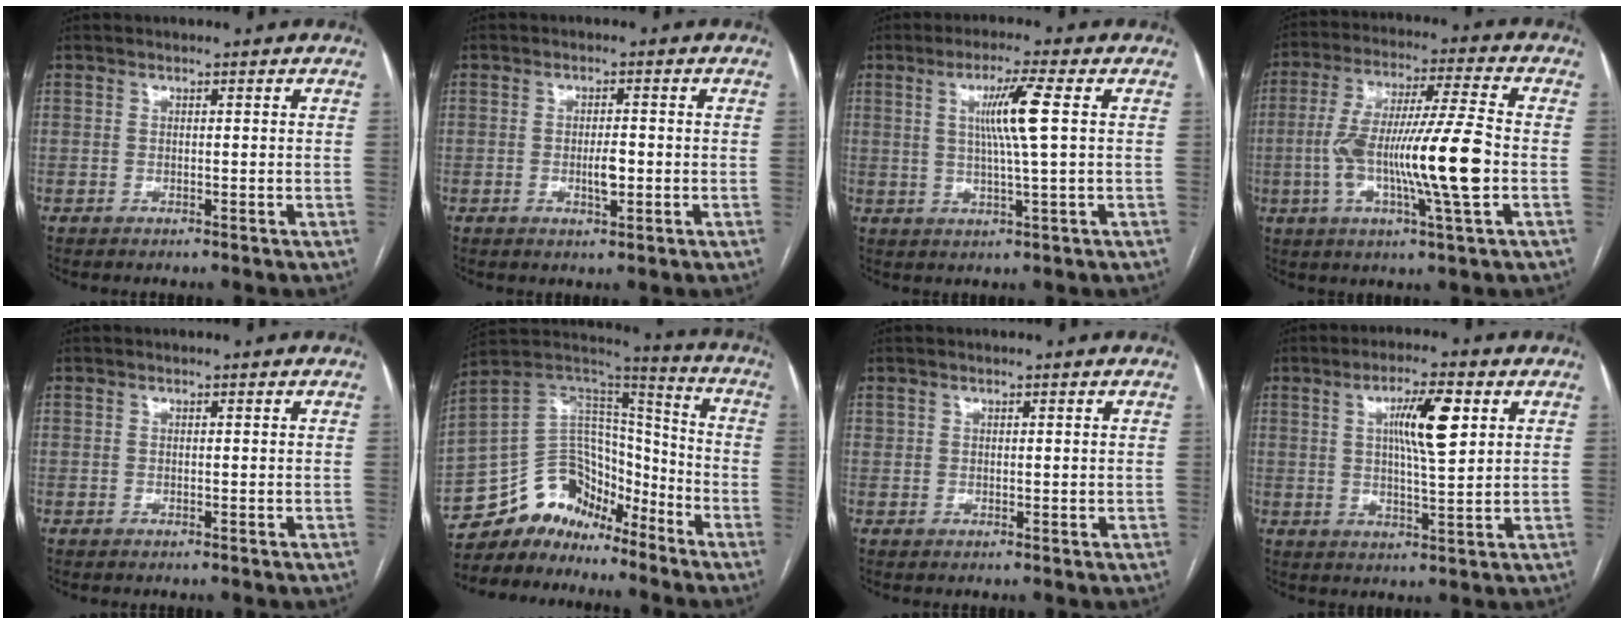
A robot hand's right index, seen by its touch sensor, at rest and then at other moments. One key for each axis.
{"total": 3.0, "fx": -0.5, "fy": 0.8, "fz": 2.8, "tx": -0.051, "ty": -0.001, "tz": -0.006}
{"total": 6.9, "fx": 1.5, "fy": -1.0, "fz": 6.7, "tx": -0.123, "ty": 0.000, "tz": 0.029}
{"total": 15.9, "fx": -2.7, "fy": 0.4, "fz": 15.7, "tx": -0.292, "ty": 0.000, "tz": -0.051}
{"total": 0.0}
{"total": 13.0, "fx": -10.8, "fy": 6.8, "fz": 2.8, "tx": -0.044, "ty": 0.085, "tz": -0.195}
{"total": 0.9, "fx": 0.6, "fy": 0.5, "fz": 0.5, "tx": -0.006, "ty": -0.001, "tz": 0.013}
{"total": 8.2, "fx": 2.6, "fy": 1.1, "fz": 7.7, "tx": -0.133, "ty": 0.006, "tz": 0.044}